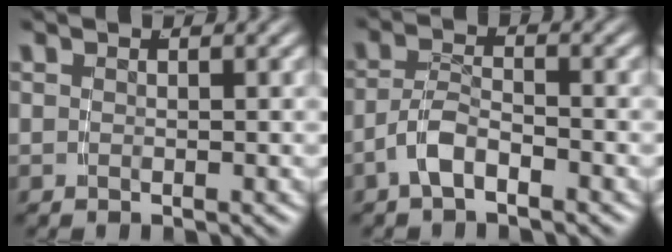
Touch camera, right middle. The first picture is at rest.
{"total": 2.9, "force": [-2.0, 1.1, 1.8], "torque": [-0.032, -0.004, -0.035]}